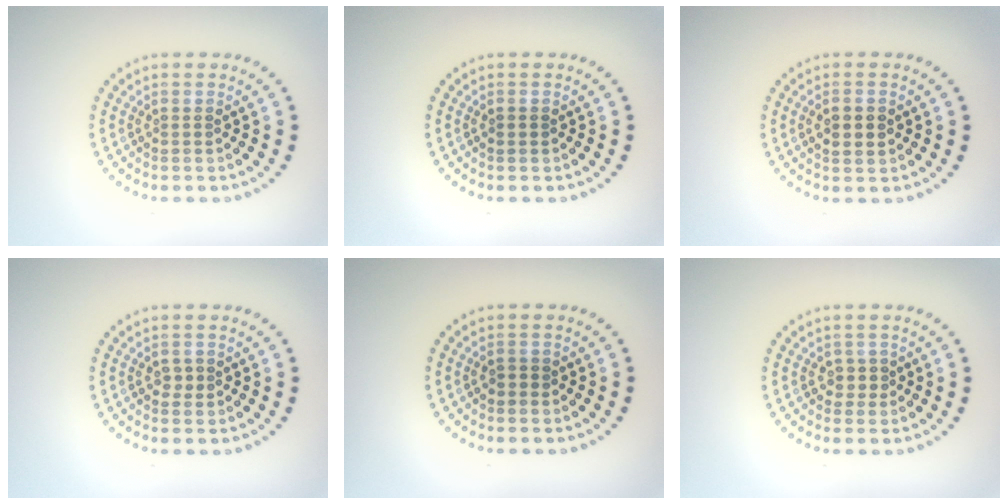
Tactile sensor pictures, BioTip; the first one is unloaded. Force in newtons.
{"total": 0.8, "press": 0.8, "slide": 0.1}
{"total": 2.0, "press": 2.0, "slide": 0.2}
{"total": 1.1, "press": 1.0, "slide": 0.2}
{"total": 0.9, "press": 0.9, "slide": 0.1}
{"total": 1.4, "press": 1.2, "slide": 0.8}